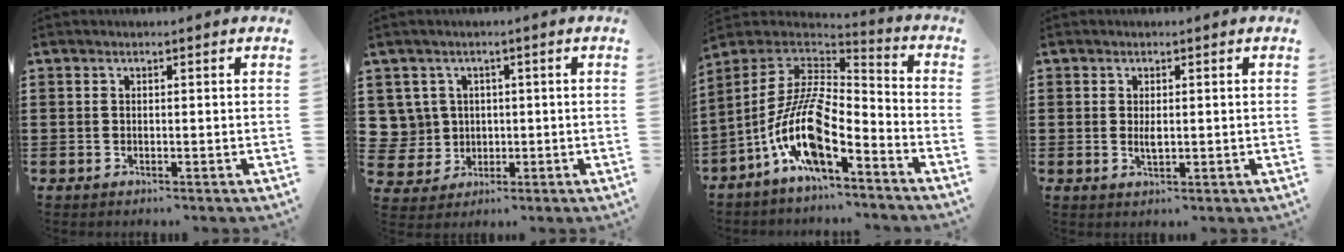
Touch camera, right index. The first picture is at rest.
{"total": 4.7, "force": [0.8, 4.6, 0.5], "torque": [-0.042, 0.010, 0.014]}
{"total": 13.6, "force": [-6.5, 4.5, 11.0], "torque": [-0.255, -0.011, -0.138]}
{"total": 1.8, "force": [0.2, 0.7, 1.7], "torque": [-0.034, 0.000, 0.003]}